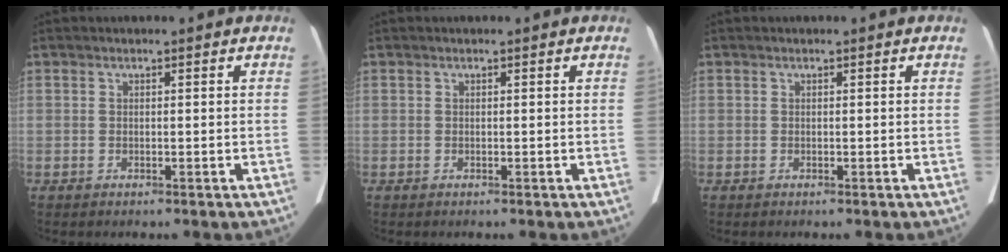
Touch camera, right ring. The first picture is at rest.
{"total": 0.0}
{"total": 0.0}